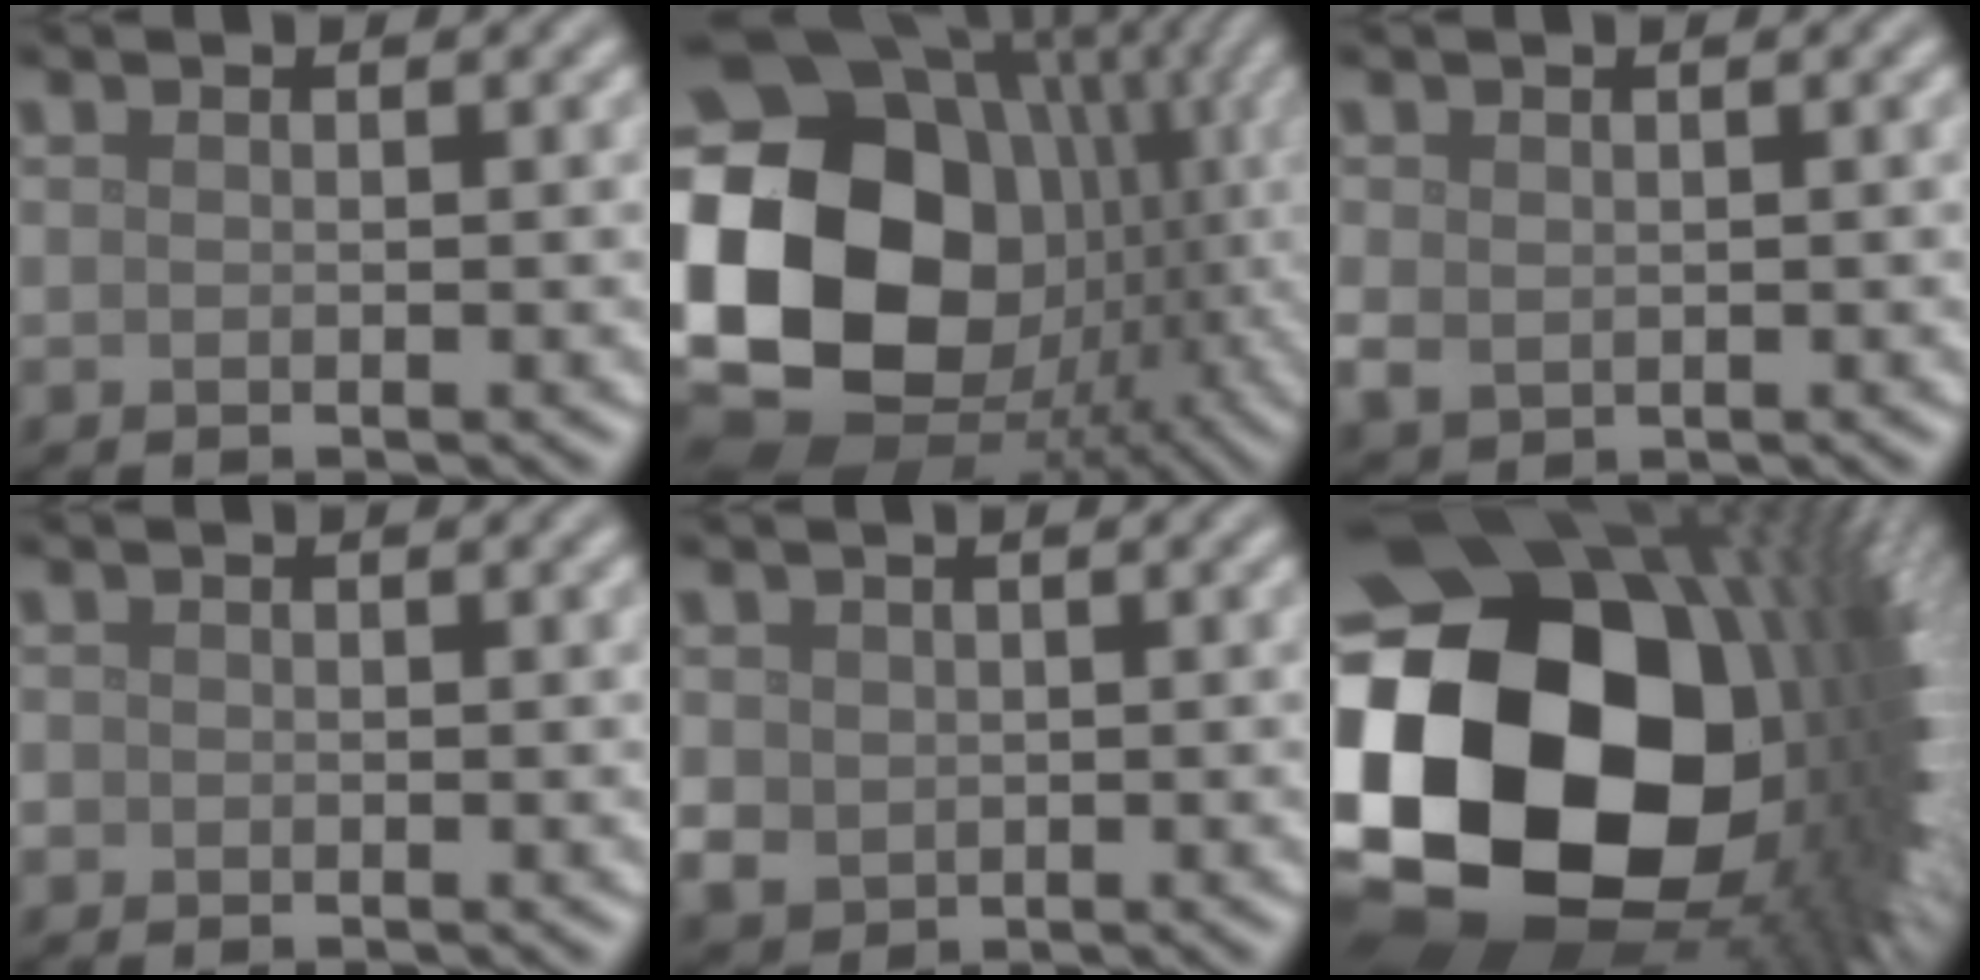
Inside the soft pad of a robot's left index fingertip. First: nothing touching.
{"total": 22.4, "force": [-0.9, 18.0, 13.2], "torque": [-0.293, -0.011, -0.019]}
{"total": 1.7, "force": [0.2, 1.4, 0.9], "torque": [-0.022, -0.003, 0.006]}
{"total": 0.7, "force": [-0.2, 0.7, 0.1], "torque": [0.003, -0.005, -0.006]}
{"total": 2.3, "force": [0.2, 2.1, 0.9], "torque": [-0.022, -0.006, 0.007]}
{"total": 23.6, "force": [-0.9, 17.1, 16.3], "torque": [-0.344, -0.056, 0.018]}